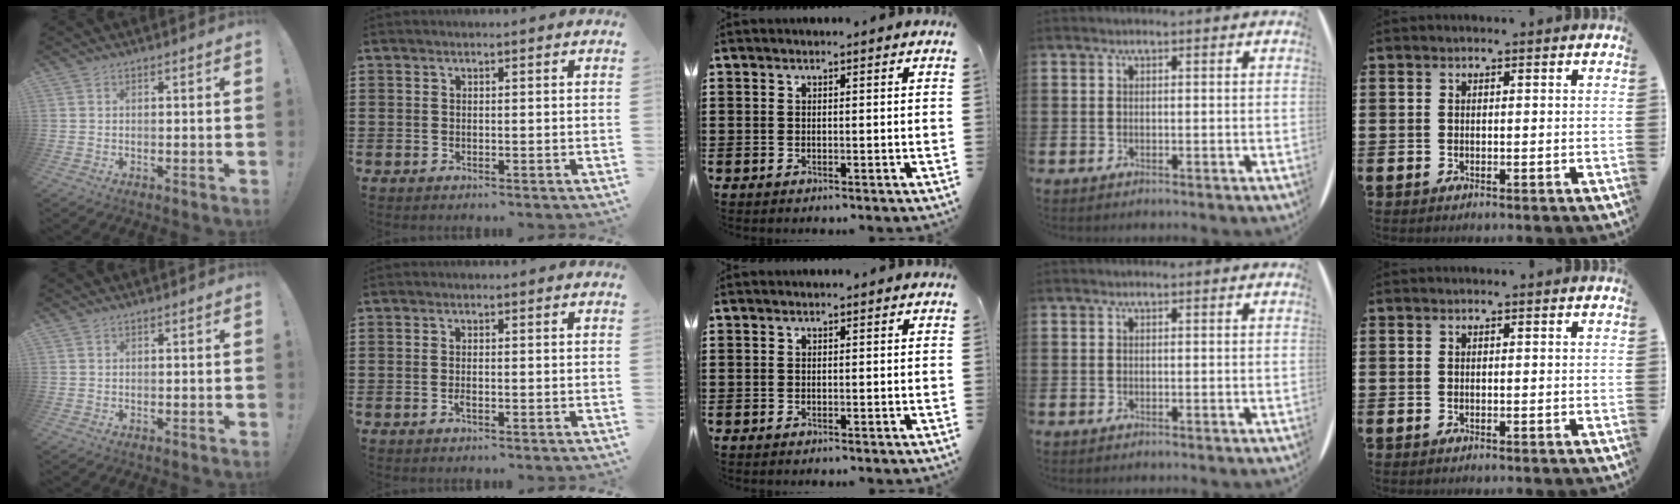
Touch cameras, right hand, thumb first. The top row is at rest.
{"index": {"total": 1.1, "force": [-0.5, 0.2, 1.0], "torque": [-0.027, -0.009, -0.010]}}